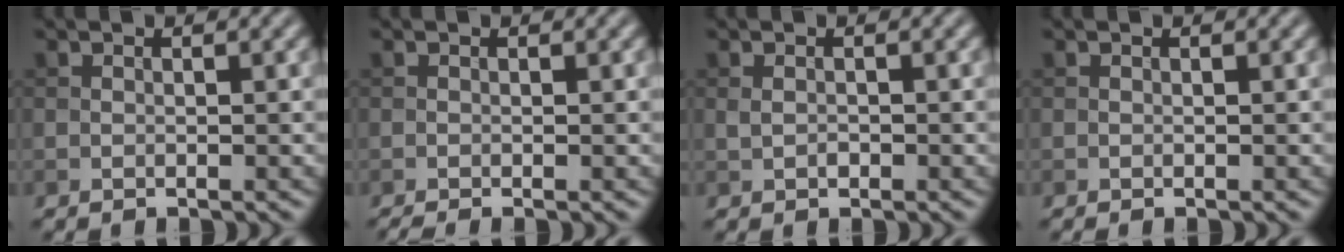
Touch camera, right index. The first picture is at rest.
{"total": 1.0, "force": [-0.7, 0.1, 0.7], "torque": [-0.009, -0.005, -0.013]}
{"total": 0.8, "force": [0.0, 0.6, 0.6], "torque": [-0.012, -0.001, -0.001]}
{"total": 0.0}